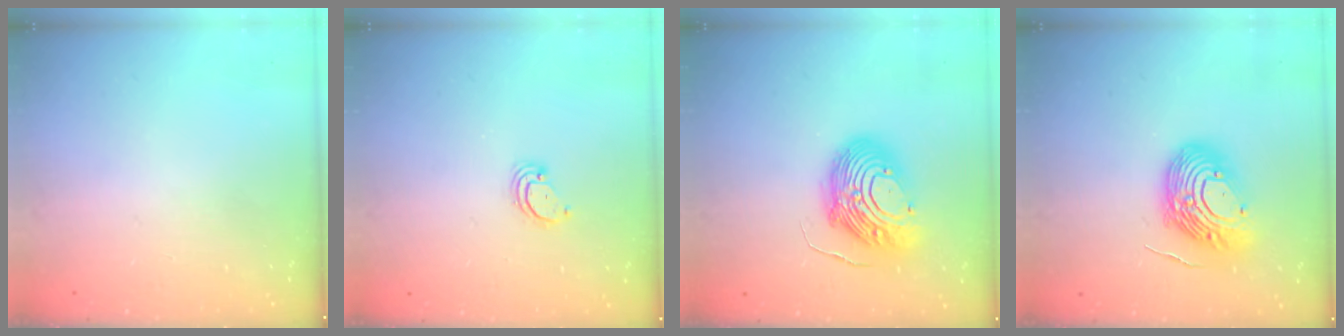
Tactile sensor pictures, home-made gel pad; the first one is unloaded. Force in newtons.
{"total": 2.6, "press": 2.6, "slide": 0.1}
{"total": 14.9, "press": 14.9, "slide": 1.5}
{"total": 14.9, "press": 14.8, "slide": 1.6}